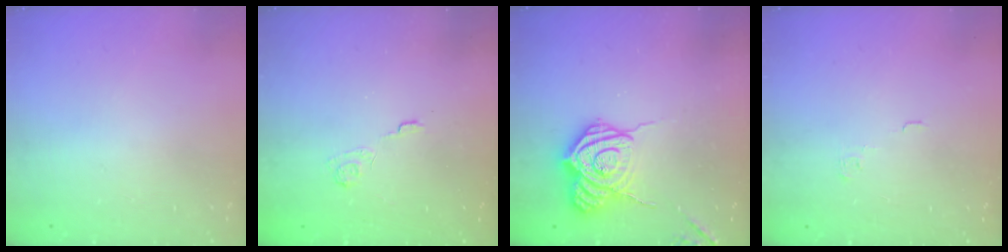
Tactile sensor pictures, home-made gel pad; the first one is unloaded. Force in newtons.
{"total": 2.7, "press": 2.3, "slide": 1.4}
{"total": 16.2, "press": 16.2, "slide": 1.1}
{"total": 2.3, "press": 2.3, "slide": 0.3}